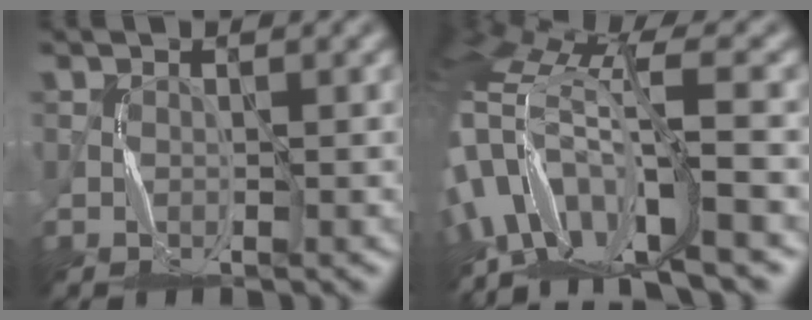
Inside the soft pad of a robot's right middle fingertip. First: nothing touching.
{"total": 13.8, "force": [-4.9, 4.1, 12.3], "torque": [-0.261, 0.013, -0.079]}